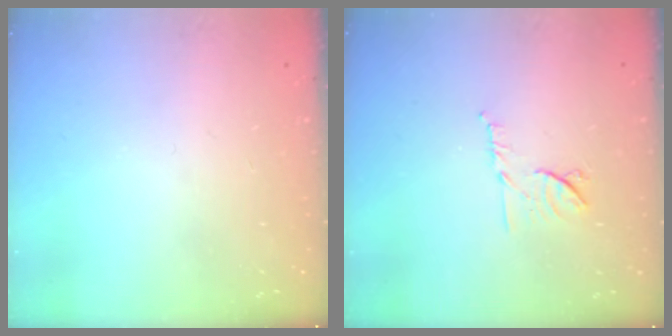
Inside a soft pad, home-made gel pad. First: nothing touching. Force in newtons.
{"total": 8.0, "press": 7.9, "slide": 1.0}